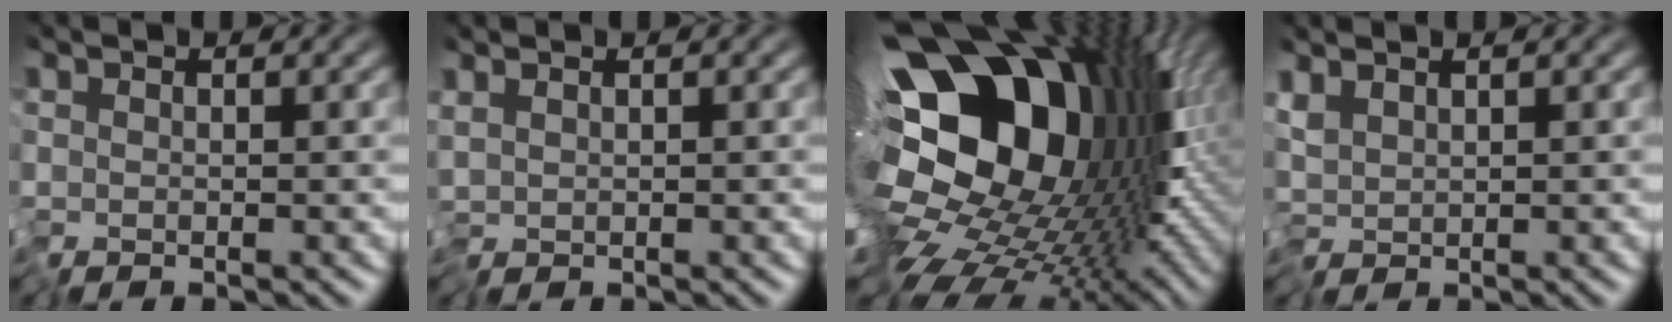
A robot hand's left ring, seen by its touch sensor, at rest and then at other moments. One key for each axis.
{"total": 0.8, "fx": 0.1, "fy": 0.3, "fz": 0.7, "tx": -0.016, "ty": 0.002, "tz": 0.002}
{"total": 18.8, "fx": -0.3, "fy": 12.2, "fz": 14.3, "tx": -0.231, "ty": -0.024, "tz": -0.001}
{"total": 1.7, "fx": 0.6, "fy": 0.7, "fz": 1.5, "tx": -0.030, "ty": 0.004, "tz": 0.009}